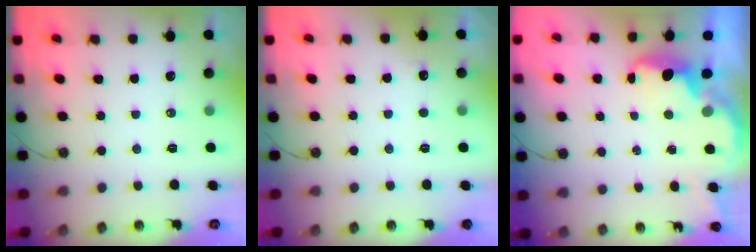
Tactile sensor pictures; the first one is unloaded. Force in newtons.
{"total": 3.7, "press": 3.5, "slide": 1.1}
{"total": 2.8, "press": 2.8, "slide": 0.6}